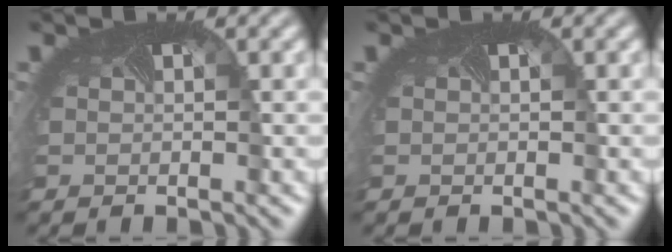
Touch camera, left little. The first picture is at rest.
{"total": 0.0}